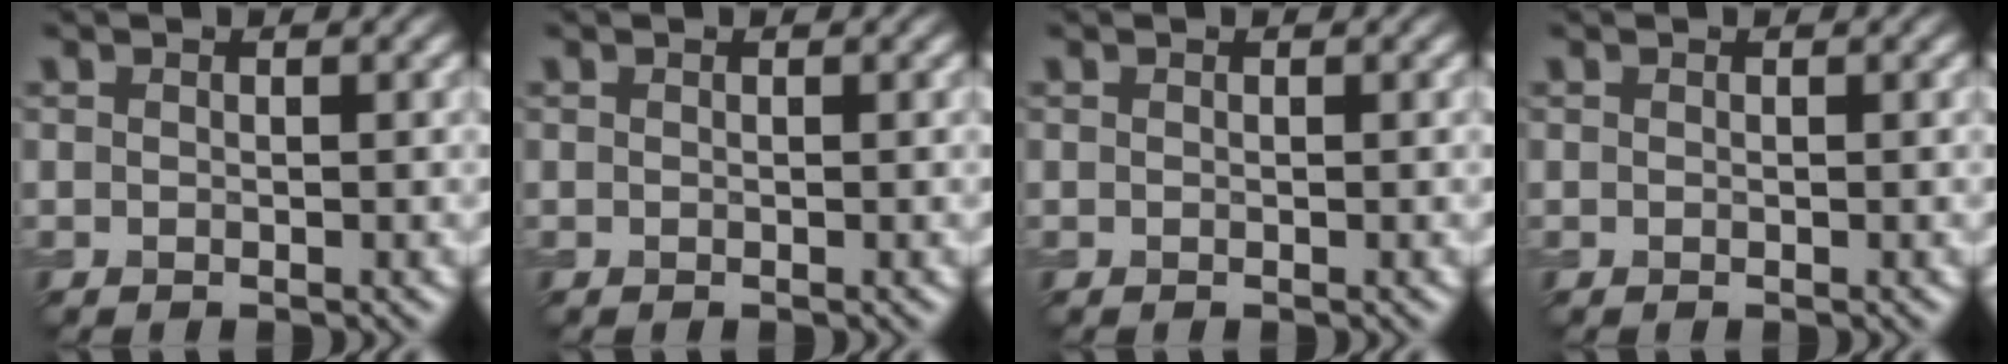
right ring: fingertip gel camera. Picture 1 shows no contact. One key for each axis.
{"total": 0.0}
{"total": 0.0}
{"total": 0.0}